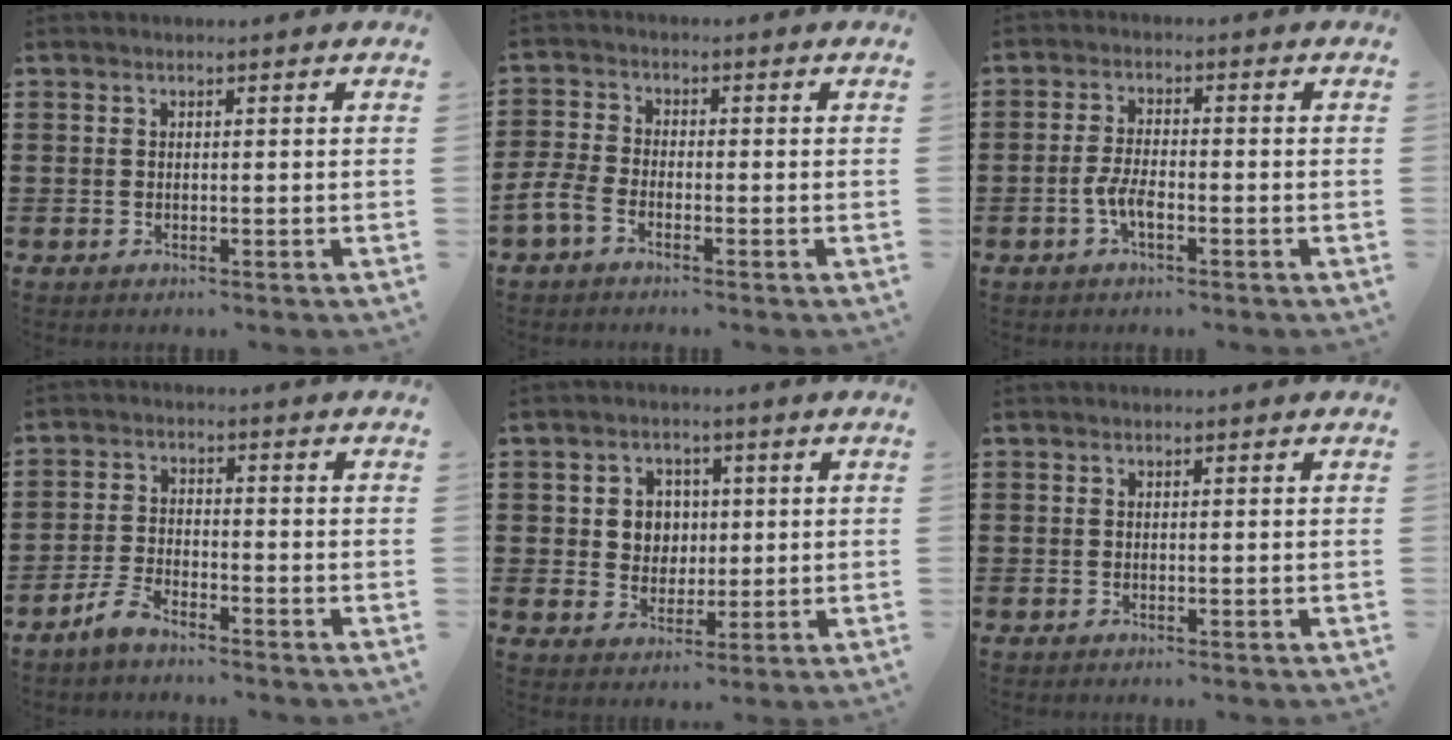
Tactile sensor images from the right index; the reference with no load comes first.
{"total": 3.2, "force": [-2.4, 1.1, 1.8], "torque": [-0.051, -0.002, -0.052]}
{"total": 3.6, "force": [-1.6, 1.1, 3.0], "torque": [-0.073, -0.003, -0.035]}
{"total": 3.5, "force": [-3.2, 0.7, 1.4], "torque": [-0.038, 0.005, -0.067]}
{"total": 4.7, "force": [0.6, 4.4, 1.4], "torque": [-0.039, 0.013, 0.006]}
{"total": 0.0}